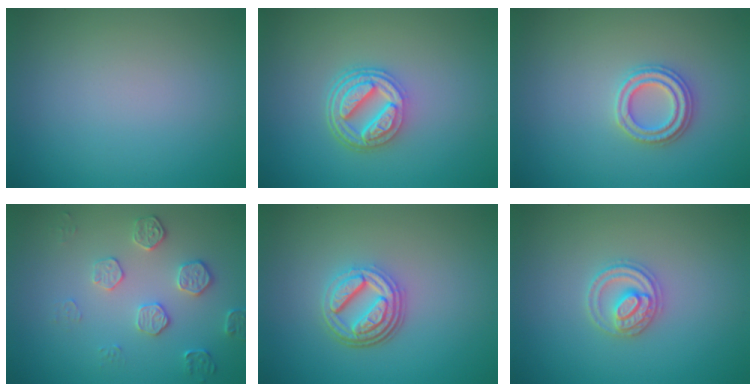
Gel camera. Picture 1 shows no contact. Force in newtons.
{"total": 4.8, "press": 3.6, "slide": 3.2}
{"total": 2.4, "press": 2.4, "slide": 0.2}
{"total": 2.2, "press": 1.8, "slide": 1.2}
{"total": 4.5, "press": 3.4, "slide": 3.0}
{"total": 2.8, "press": 2.8, "slide": 0.3}